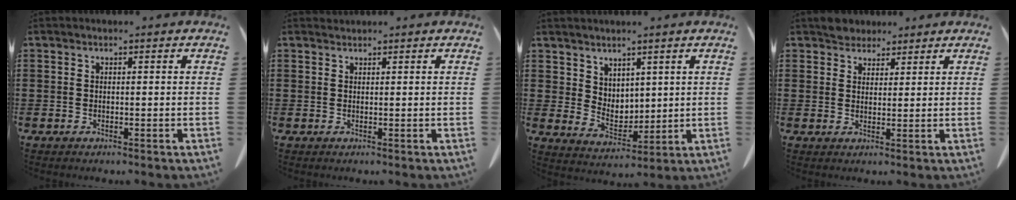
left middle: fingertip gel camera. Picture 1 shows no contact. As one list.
[{"total": 0.7, "force": [0.6, 0.1, -0.3], "torque": [0.005, 0.002, 0.012]}, {"total": 4.6, "force": [3.9, 2.4, 0.4], "torque": [-0.025, -0.011, 0.077]}, {"total": 3.3, "force": [3.0, 1.3, 0.2], "torque": [-0.006, 0.001, 0.056]}]